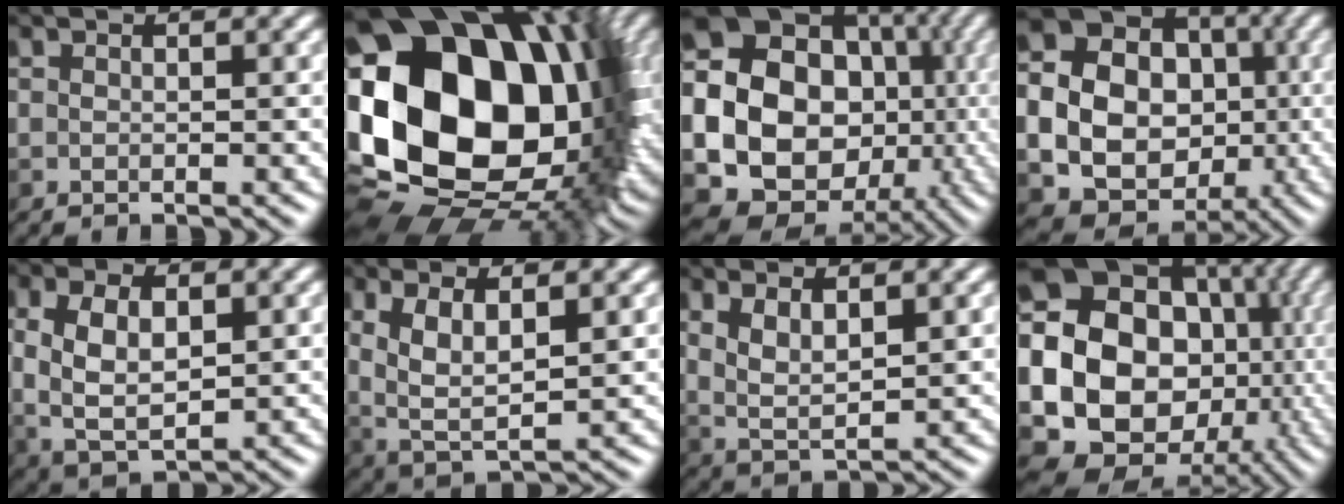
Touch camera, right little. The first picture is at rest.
{"total": 21.1, "force": [1.8, 14.7, 15.0], "torque": [-0.301, -0.007, 0.055]}
{"total": 23.7, "force": [-1.9, 21.0, 10.9], "torque": [-0.200, 0.000, -0.066]}
{"total": 22.8, "force": [-1.8, 21.2, 8.2], "torque": [-0.179, 0.009, -0.070]}
{"total": 5.7, "force": [0.4, 3.3, 4.7], "torque": [-0.095, 0.001, 0.008]}
{"total": 5.2, "force": [1.0, 2.0, 4.7], "torque": [-0.098, -0.004, 0.020]}
{"total": 3.5, "force": [1.1, 1.3, 3.1], "torque": [-0.068, -0.003, 0.024]}
{"total": 20.8, "force": [-1.4, 17.7, 10.9], "torque": [-0.179, -0.029, -0.042]}